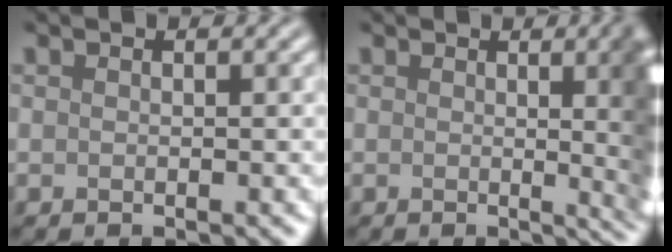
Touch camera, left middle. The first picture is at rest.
{"total": 8.3, "force": [0.5, 3.2, 7.7], "torque": [-0.037, 0.012, -0.002]}